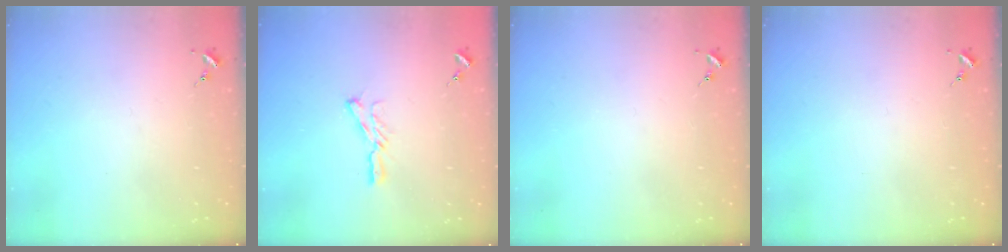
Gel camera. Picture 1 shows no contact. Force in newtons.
{"total": 6.4, "press": 6.3, "slide": 0.6}
{"total": 0.0}
{"total": 0.0}